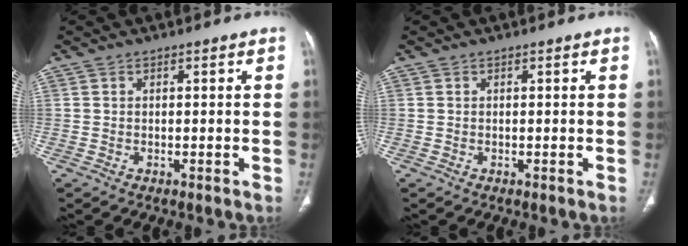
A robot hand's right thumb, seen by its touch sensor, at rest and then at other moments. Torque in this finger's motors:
{"motor_torque": [0.00, 0.00, 0.00, 0.00, 0.00]}